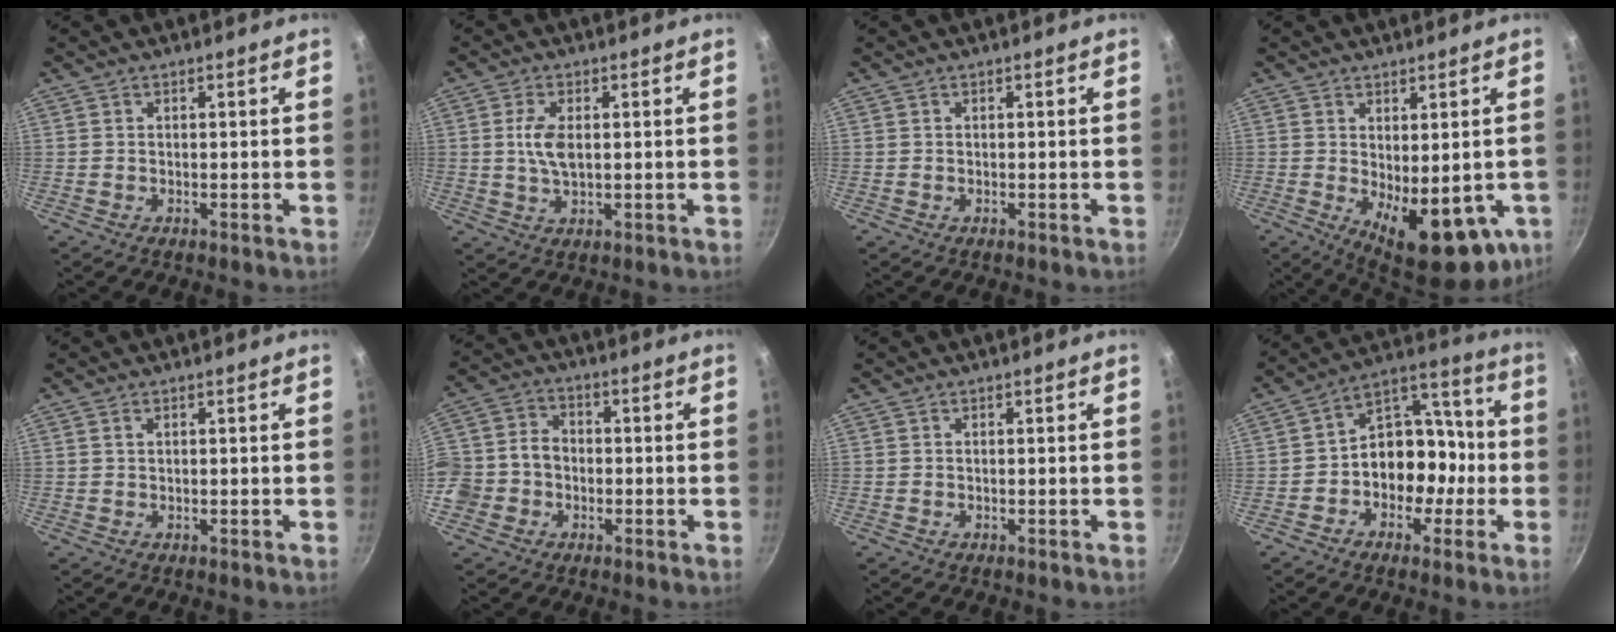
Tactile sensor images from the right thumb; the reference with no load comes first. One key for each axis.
{"total": 5.4, "fx": 0.7, "fy": 2.7, "fz": 4.6, "tx": -0.093, "ty": 0.000, "tz": 0.014}
{"total": 0.0}
{"total": 15.3, "fx": -2.9, "fy": 6.9, "fz": 13.3, "tx": -0.156, "ty": -0.023, "tz": -0.022}
{"total": 0.7, "fx": 0.4, "fy": 0.4, "fz": 0.5, "tx": -0.008, "ty": 0.002, "tz": 0.007}
{"total": 11.8, "fx": -2.8, "fy": 10.0, "fz": 5.6, "tx": -0.099, "ty": 0.038, "tz": -0.064}
{"total": 0.0}
{"total": 12.9, "fx": -3.0, "fy": 10.0, "fz": 7.5, "tx": -0.050, "ty": 0.069, "tz": -0.054}